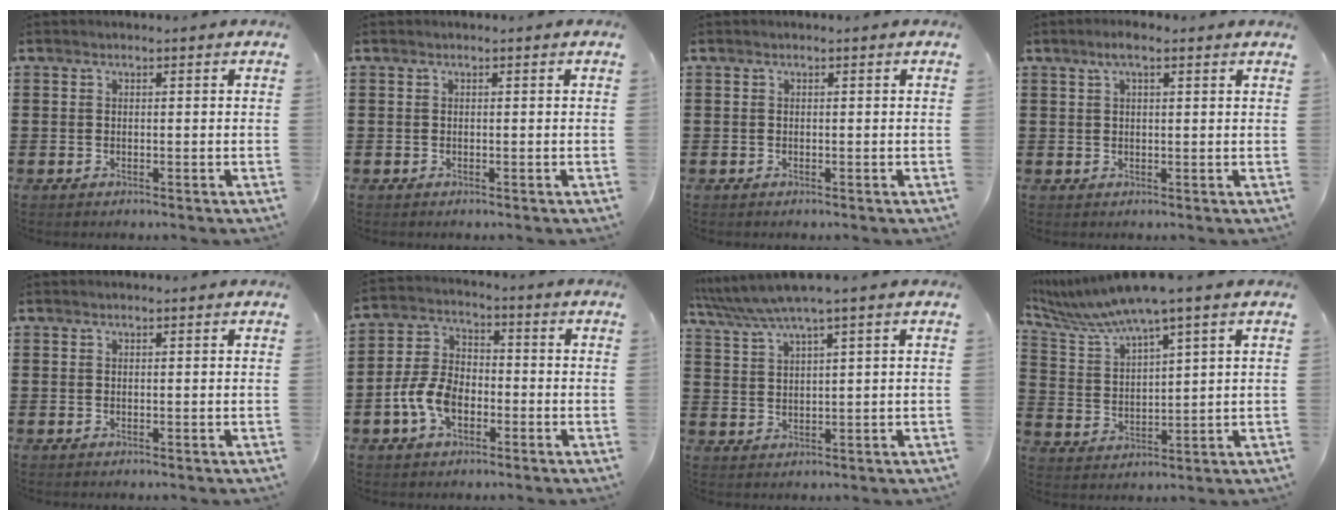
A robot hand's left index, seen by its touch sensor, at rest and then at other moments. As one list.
[{"total": 0.0}, {"total": 0.0}, {"total": 2.9, "force": [1.8, 0.5, 2.2], "torque": [-0.046, 0.005, 0.032]}, {"total": 0.0}, {"total": 7.3, "force": [-2.8, 4.5, 5.0], "torque": [-0.127, 0.006, -0.062]}, {"total": 4.2, "force": [3.2, -0.3, 2.7], "torque": [-0.062, -0.009, 0.053]}, {"total": 6.8, "force": [5.7, -0.2, 3.7], "torque": [-0.093, -0.031, 0.096]}]